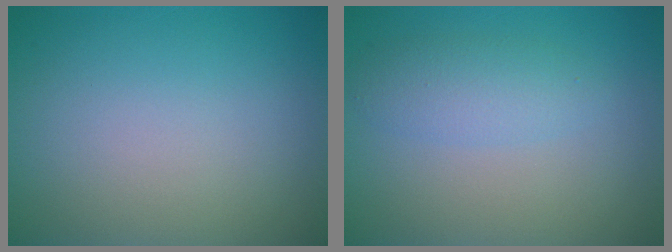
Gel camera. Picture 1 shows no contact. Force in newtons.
{"total": 2.4, "press": 2.4, "slide": 0.3}